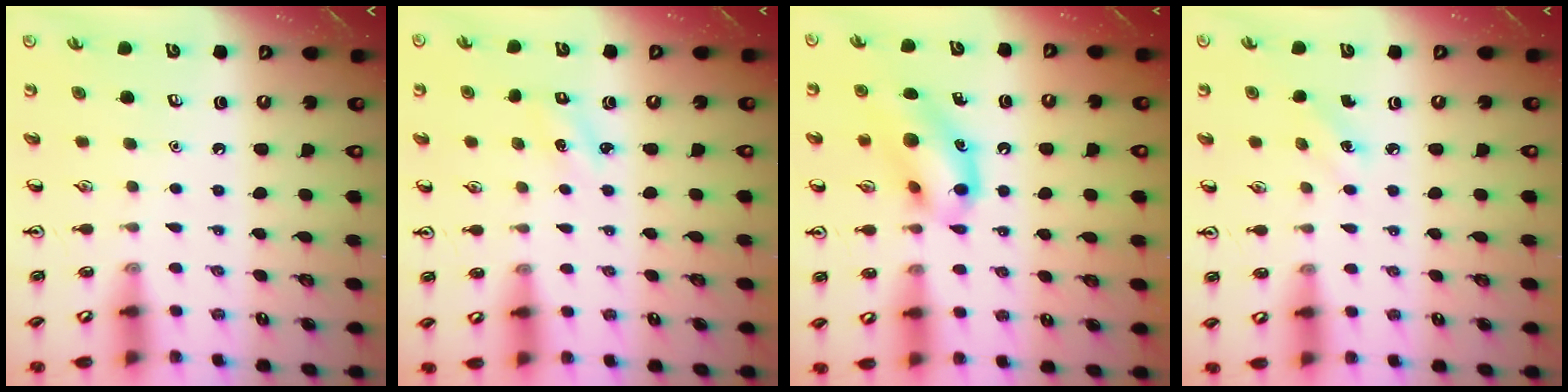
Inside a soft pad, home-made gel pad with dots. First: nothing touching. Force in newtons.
{"total": 1.3, "press": 1.2, "slide": 0.5}
{"total": 13.5, "press": 13.2, "slide": 2.9}
{"total": 2.3, "press": 2.2, "slide": 0.8}